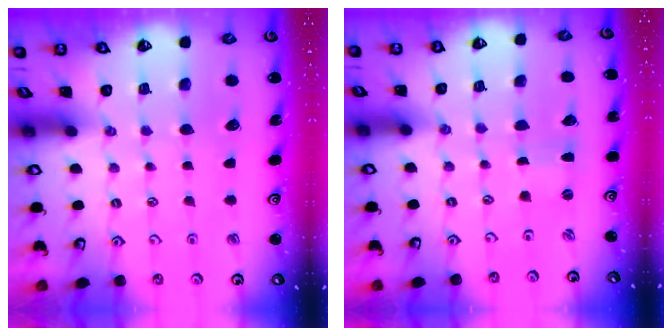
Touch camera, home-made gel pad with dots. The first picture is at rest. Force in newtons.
{"total": 0.0}